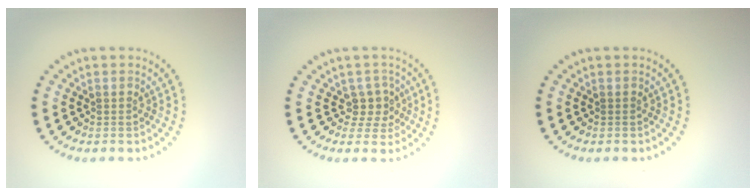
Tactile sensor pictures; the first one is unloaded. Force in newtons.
{"total": 2.3, "press": 1.7, "slide": 1.5}
{"total": 0.0}